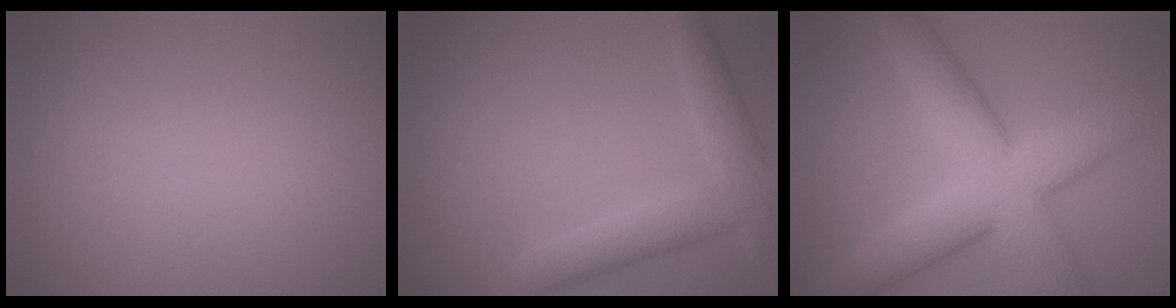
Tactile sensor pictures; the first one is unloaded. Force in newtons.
{"total": 5.3, "press": 5.3, "slide": 0.3}
{"total": 10.1, "press": 10.1, "slide": 0.5}